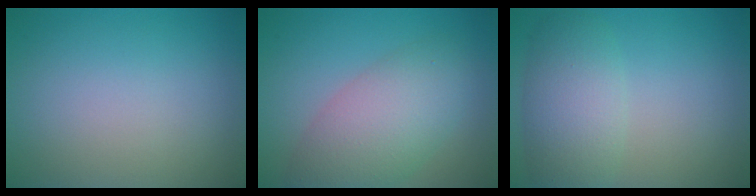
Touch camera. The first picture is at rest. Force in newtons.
{"total": 6.4, "press": 6.4, "slide": 0.4}
{"total": 4.6, "press": 4.6, "slide": 0.2}